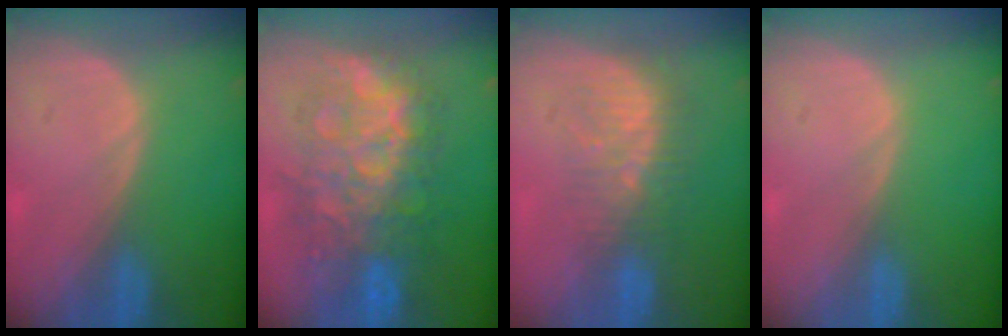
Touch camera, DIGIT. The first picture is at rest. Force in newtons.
{"total": 11.8, "press": 11.8, "slide": 1.2}
{"total": 7.5, "press": 6.9, "slide": 3.0}
{"total": 0.0}